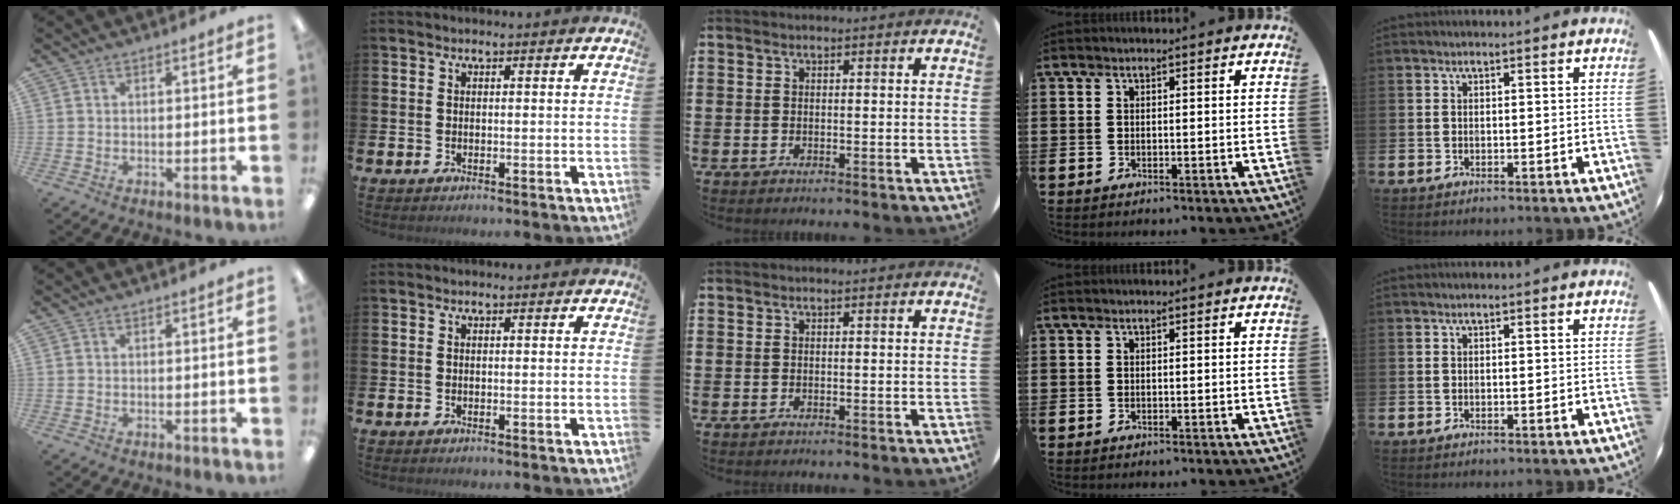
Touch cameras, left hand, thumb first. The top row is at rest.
{}